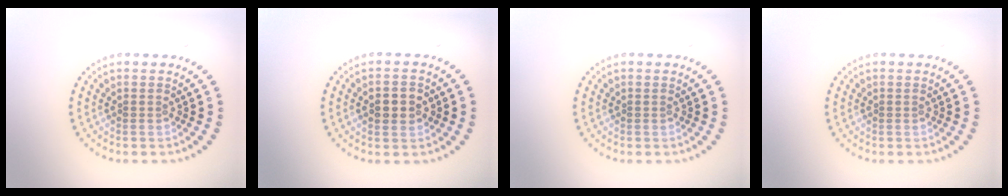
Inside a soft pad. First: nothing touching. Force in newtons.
{"total": 2.5, "press": 2.5, "slide": 0.2}
{"total": 0.0}
{"total": 0.0}